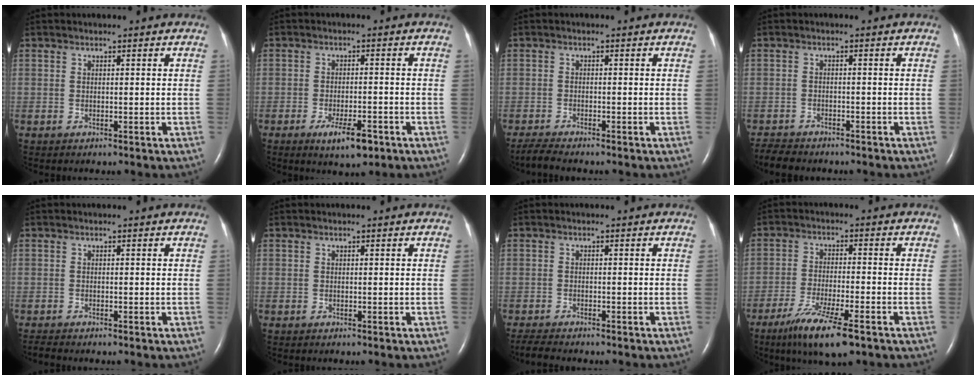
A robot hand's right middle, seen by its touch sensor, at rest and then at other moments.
{"total": 5.5, "force": [-3.2, 1.5, 4.3], "torque": [-0.079, -0.008, -0.045]}
{"total": 2.9, "force": [-2.6, -0.1, 1.2], "torque": [-0.029, -0.012, -0.046]}
{"total": 4.5, "force": [-4.2, 1.2, 1.1], "torque": [-0.020, -0.012, -0.067]}
{"total": 1.1, "force": [-1.1, 0.0, 0.3], "torque": [-0.011, -0.005, -0.018]}
{"total": 0.0}
{"total": 3.7, "force": [-3.4, 0.4, 1.5], "torque": [-0.030, -0.013, -0.053]}
{"total": 9.6, "force": [-6.1, 0.9, 7.3], "torque": [-0.142, -0.026, -0.103]}